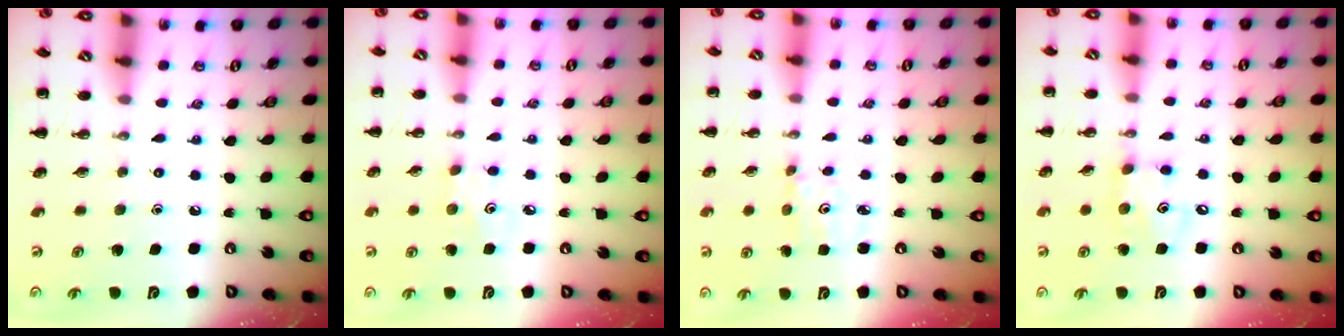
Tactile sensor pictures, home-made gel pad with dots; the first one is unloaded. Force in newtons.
{"total": 2.9, "press": 2.8, "slide": 0.8}
{"total": 2.4, "press": 2.3, "slide": 0.7}
{"total": 6.3, "press": 6.3, "slide": 0.6}